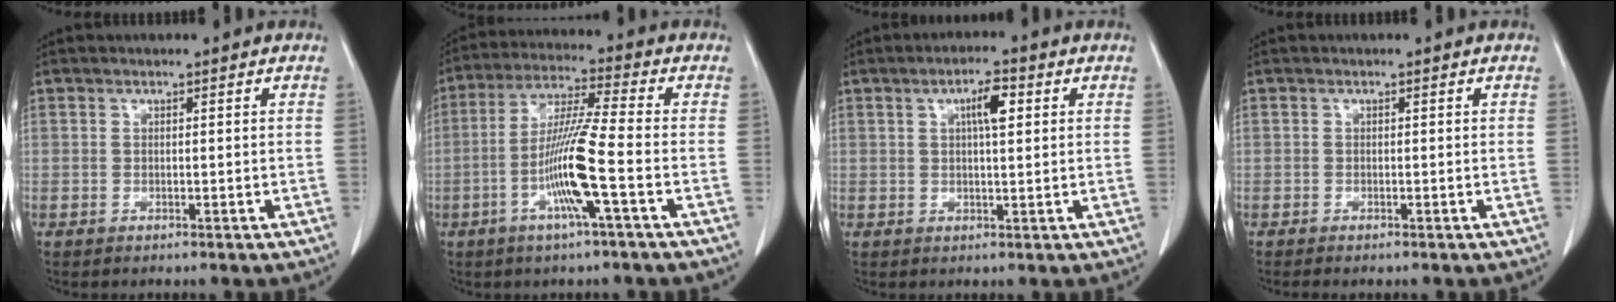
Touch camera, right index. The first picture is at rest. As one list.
[{"total": 10.8, "force": [-3.3, -0.7, 10.2], "torque": [-0.200, -0.003, -0.067]}, {"total": 4.3, "force": [1.4, 1.0, 3.9], "torque": [-0.069, 0.006, 0.023]}, {"total": 1.0, "force": [-0.8, 0.1, 0.5], "torque": [-0.011, -0.003, -0.011]}]